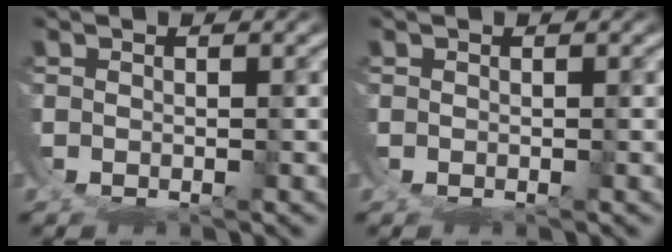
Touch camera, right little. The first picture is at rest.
{"total": 0.0}